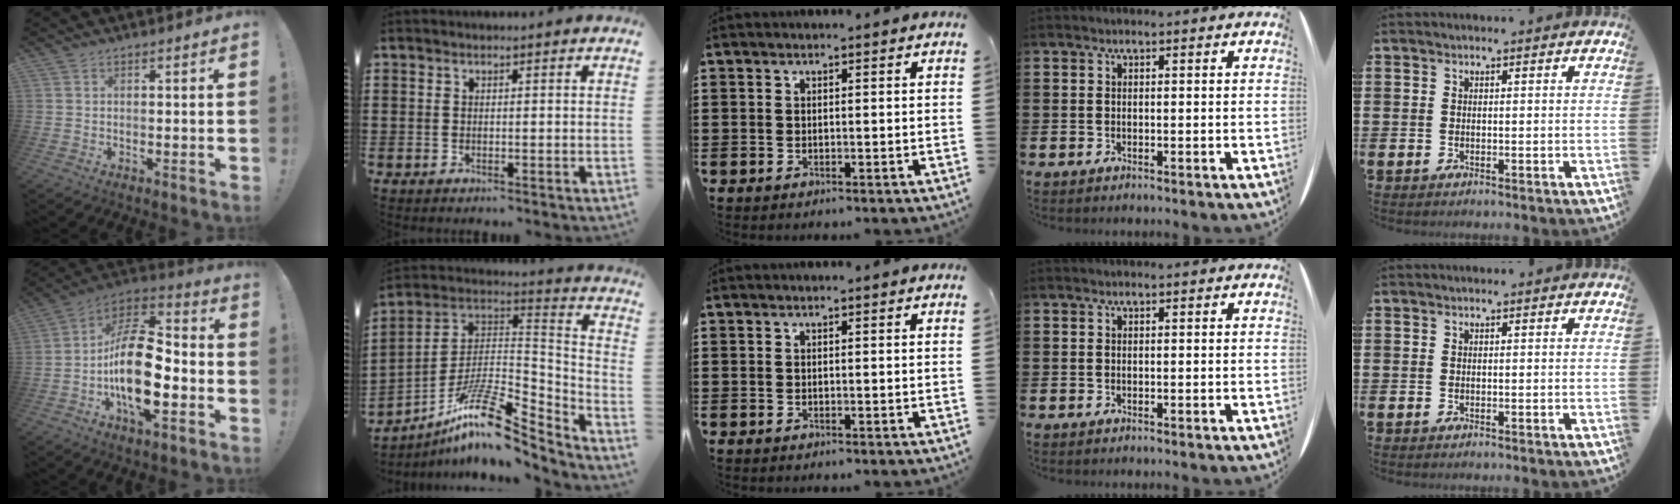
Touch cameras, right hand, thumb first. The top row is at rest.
{"thumb": {"total": 21.3, "force": [-4.9, 10.0, 18.1], "torque": [-0.328, 0.028, -0.076]}, "index": {"total": 14.2, "force": [-8.9, 4.7, 10.0], "torque": [-0.193, 0.018, -0.163]}}